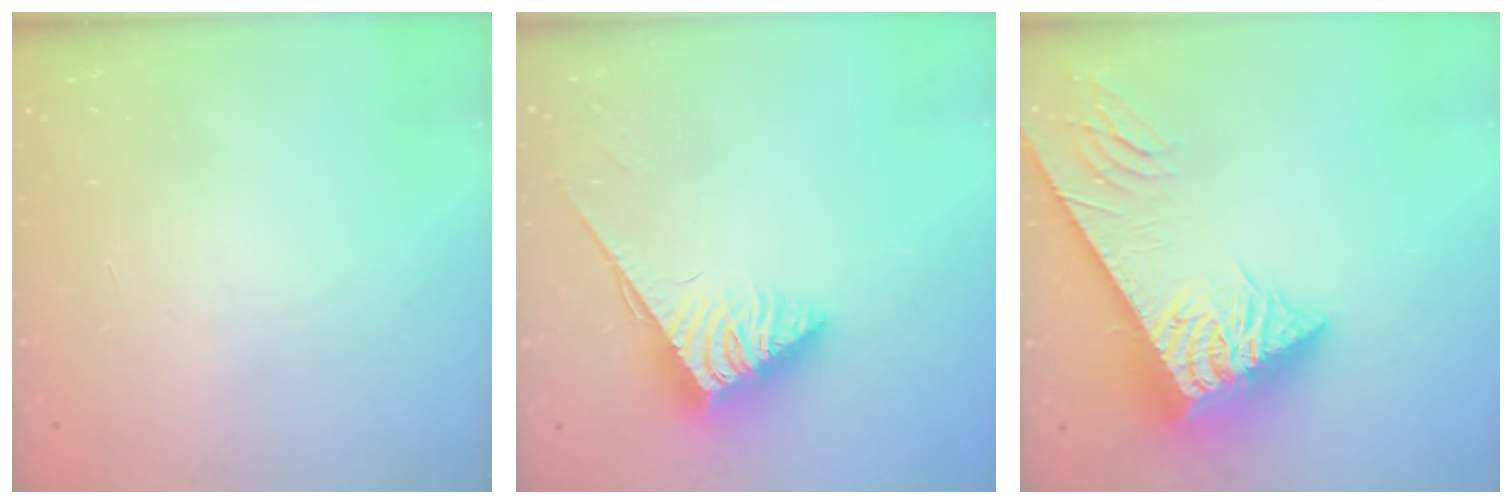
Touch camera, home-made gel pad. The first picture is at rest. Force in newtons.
{"total": 3.9, "press": 3.9, "slide": 0.6}
{"total": 10.7, "press": 10.6, "slide": 1.2}